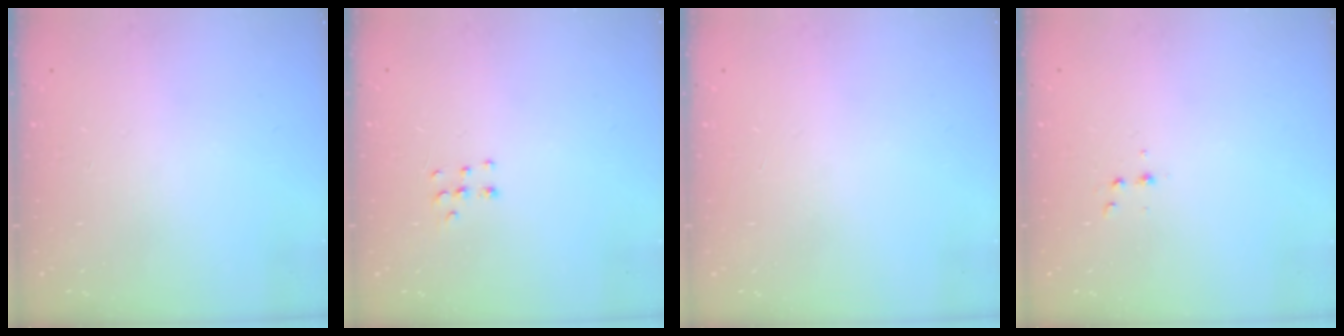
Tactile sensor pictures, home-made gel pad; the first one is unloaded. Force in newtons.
{"total": 4.4, "press": 4.3, "slide": 0.9}
{"total": 0.0}
{"total": 2.9, "press": 2.7, "slide": 1.1}